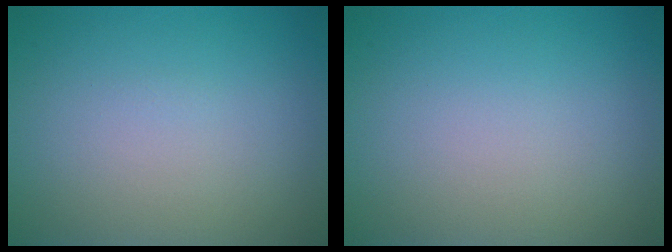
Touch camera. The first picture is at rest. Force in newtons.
{"total": 0.0}